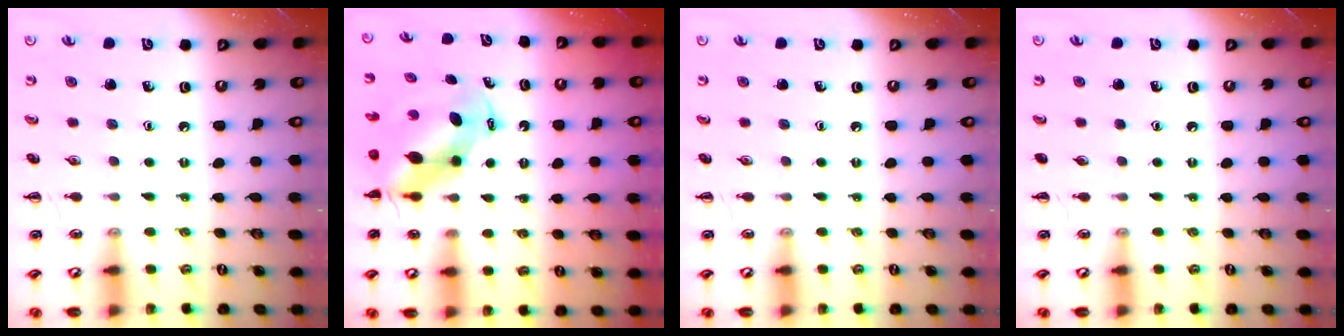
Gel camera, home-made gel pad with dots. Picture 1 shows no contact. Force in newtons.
{"total": 6.8, "press": 6.6, "slide": 1.8}
{"total": 0.0}
{"total": 0.0}